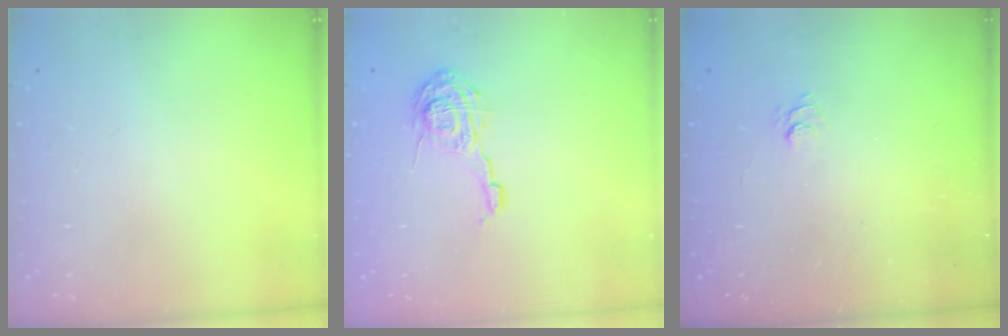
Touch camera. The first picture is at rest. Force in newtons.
{"total": 12.1, "press": 12.0, "slide": 0.7}
{"total": 2.8, "press": 2.5, "slide": 1.3}